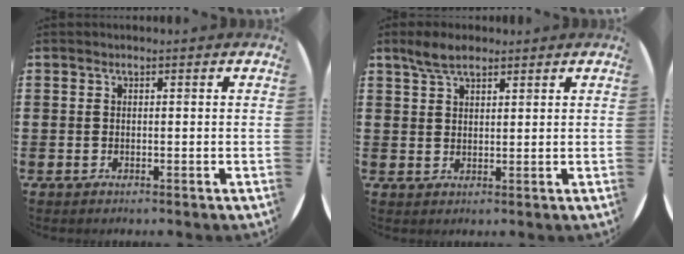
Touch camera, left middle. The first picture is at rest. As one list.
[{"total": 3.9, "force": [3.1, 1.5, 1.8], "torque": [-0.032, 0.002, 0.057]}]